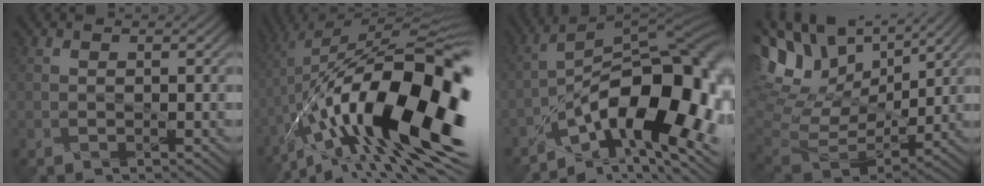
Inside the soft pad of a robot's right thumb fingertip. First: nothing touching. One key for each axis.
{"total": 21.1, "fx": -6.4, "fy": 7.1, "fz": 18.9, "tx": -0.307, "ty": 0.002, "tz": -0.118}
{"total": 16.6, "fx": -6.7, "fy": 7.3, "fz": 13.3, "tx": -0.183, "ty": -0.005, "tz": -0.121}
{"total": 14.6, "fx": 8.4, "fy": 8.0, "fz": 9.0, "tx": -0.215, "ty": 0.016, "tz": 0.157}